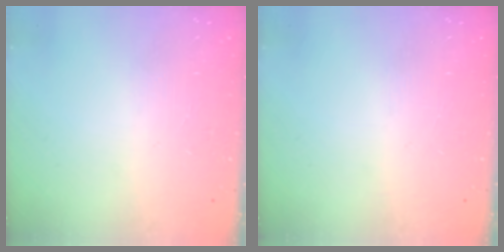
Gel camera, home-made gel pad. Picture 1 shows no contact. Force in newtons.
{"total": 0.0}